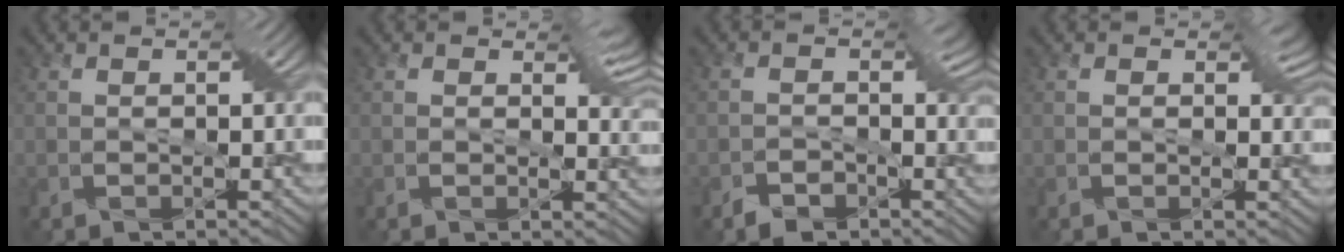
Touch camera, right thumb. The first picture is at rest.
{"total": 2.2, "force": [1.5, 0.8, 1.4], "torque": [-0.027, -0.001, 0.020]}
{"total": 2.2, "force": [-1.7, 1.0, 0.9], "torque": [-0.028, -0.005, -0.033]}
{"total": 0.8, "force": [0.7, 0.2, 0.1], "torque": [-0.003, 0.005, 0.007]}